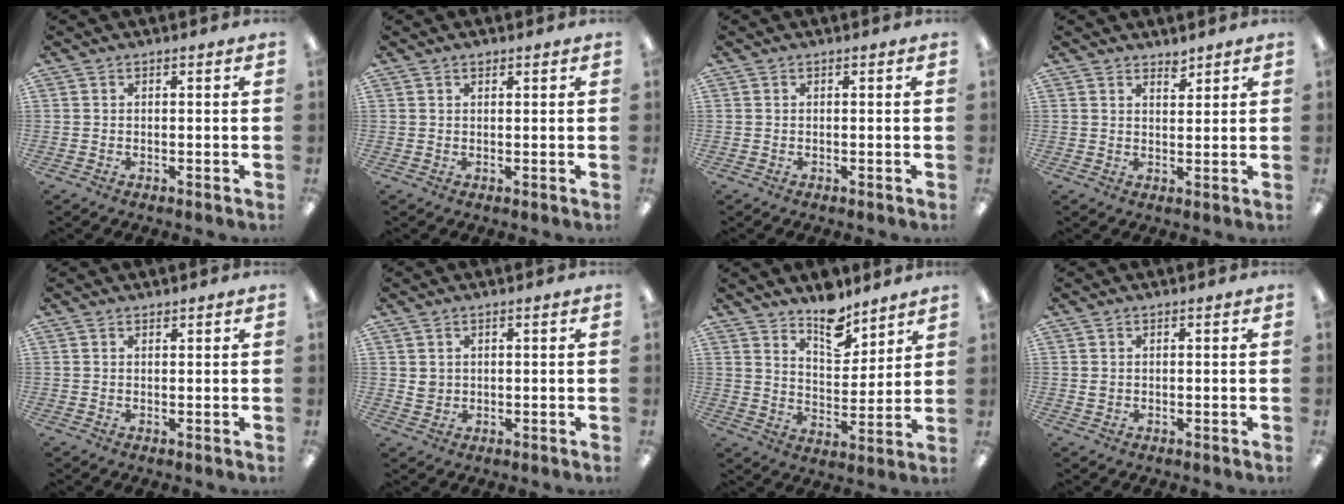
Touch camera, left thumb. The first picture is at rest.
{"total": 1.1, "force": [0.9, 0.4, 0.5], "torque": [-0.002, -0.002, 0.014]}
{"total": 0.0}
{"total": 2.9, "force": [2.7, 1.1, 0.5], "torque": [0.010, -0.021, 0.045]}
{"total": 0.9, "force": [0.8, 0.3, 0.1], "torque": [-0.003, 0.000, 0.016]}
{"total": 2.3, "force": [1.0, 1.9, 0.7], "torque": [-0.008, -0.001, 0.018]}
{"total": 10.4, "force": [8.6, 4.3, 3.9], "torque": [-0.042, -0.066, 0.152]}
{"total": 1.0, "force": [0.3, 0.8, 0.5], "torque": [-0.011, 0.004, 0.005]}